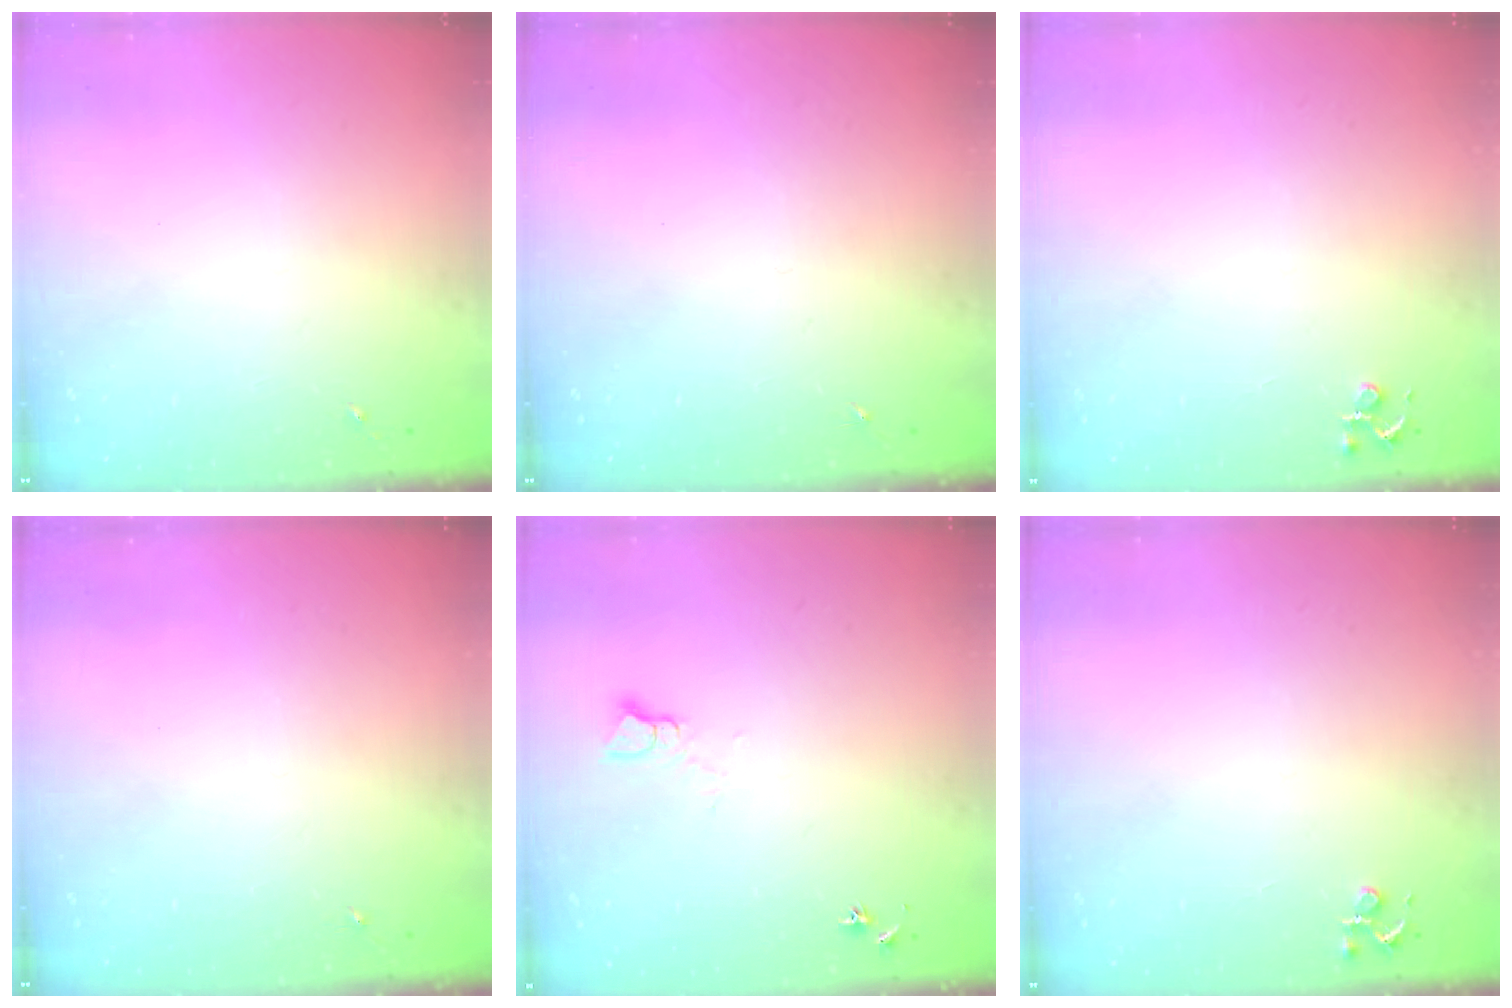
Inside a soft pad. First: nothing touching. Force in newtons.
{"total": 0.0}
{"total": 3.9, "press": 3.9, "slide": 0.5}
{"total": 0.0}
{"total": 4.9, "press": 4.9, "slide": 0.5}
{"total": 3.9, "press": 3.9, "slide": 0.5}